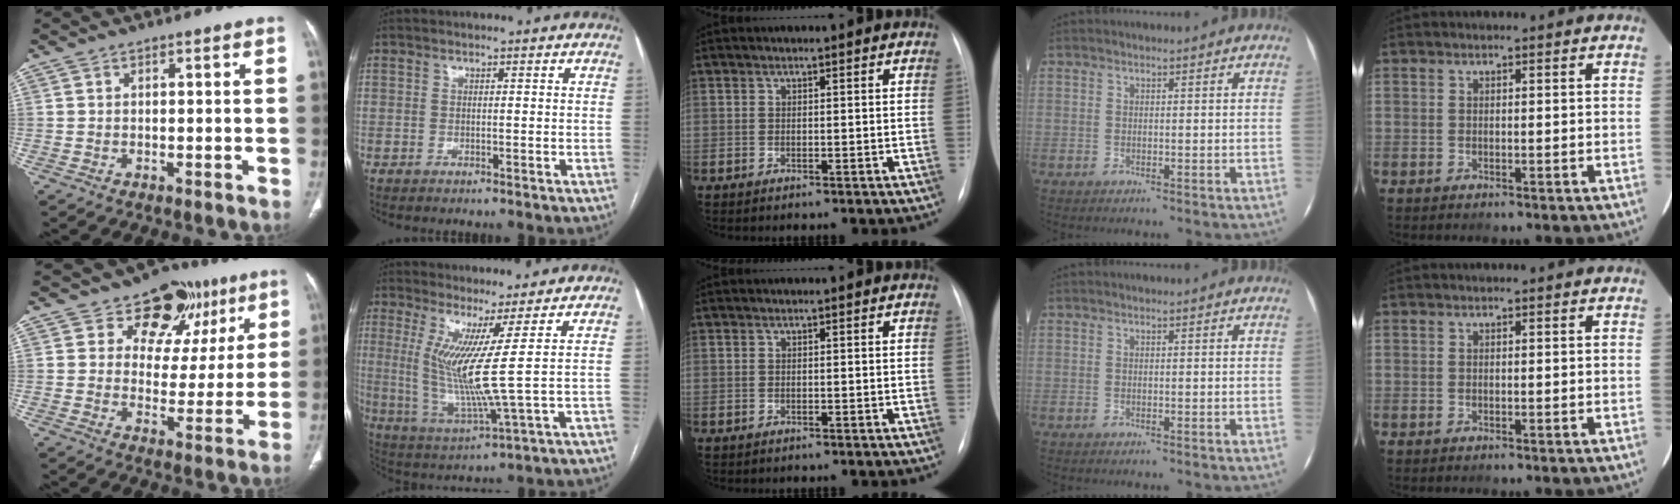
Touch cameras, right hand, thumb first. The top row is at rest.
{"thumb": {"total": 13.0, "force": [7.6, 9.6, 4.5], "torque": [-0.001, -0.021, 0.097]}, "index": {"total": 9.0, "force": [2.4, -2.2, 8.4], "torque": [-0.172, -0.036, 0.055]}}